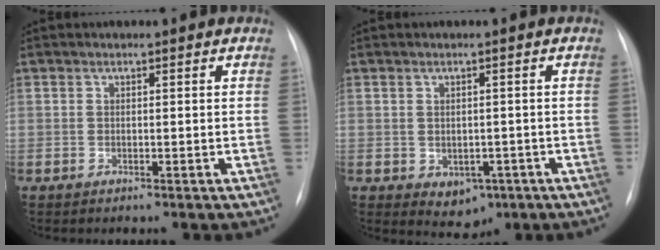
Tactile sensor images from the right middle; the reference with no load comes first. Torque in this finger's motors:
{"motor_torque": [0.60, -0.52, 0.31, 0.05]}